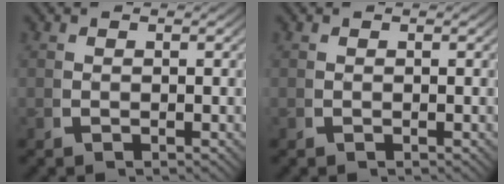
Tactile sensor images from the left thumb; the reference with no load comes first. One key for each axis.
{"total": 0.0}